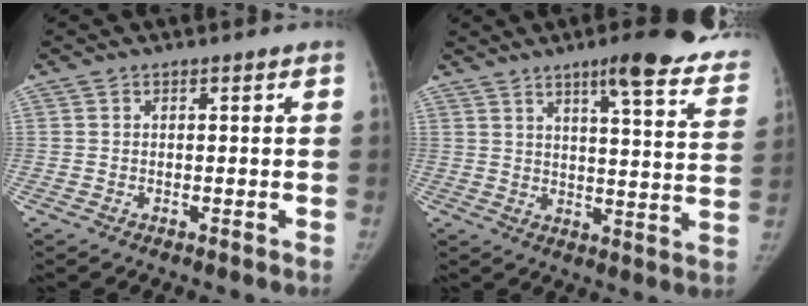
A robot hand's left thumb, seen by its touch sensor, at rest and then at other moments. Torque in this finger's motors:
{"motor_torque": [1.48, -0.11, 0.62, -0.53, 0.20]}